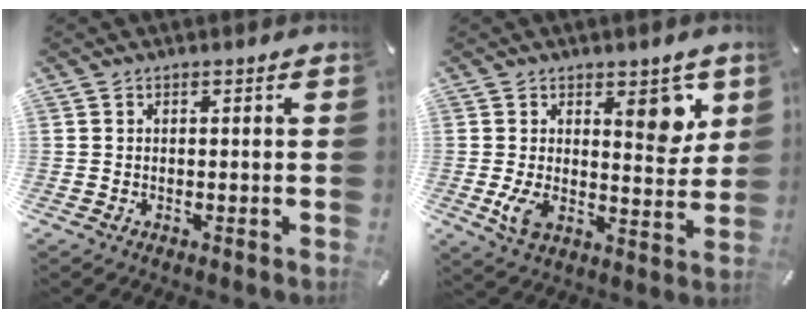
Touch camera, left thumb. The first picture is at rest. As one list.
[{"total": 10.8, "force": [3.9, 6.0, 8.0], "torque": [-0.086, -0.025, 0.064]}]